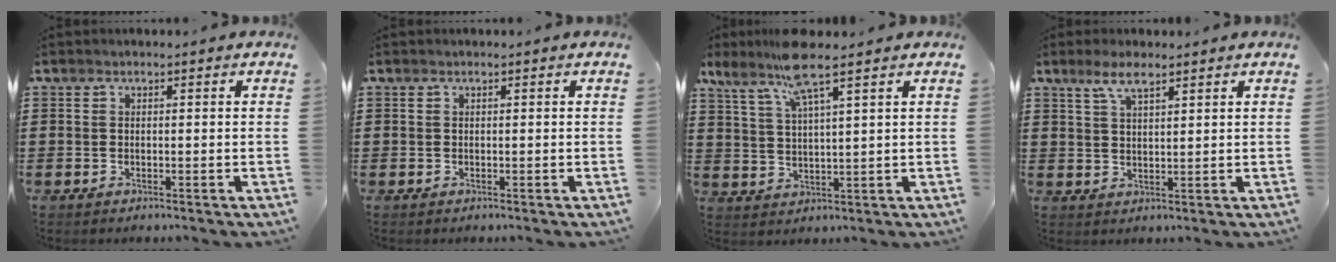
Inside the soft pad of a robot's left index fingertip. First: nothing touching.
{"total": 0.0}
{"total": 8.8, "force": [6.5, 0.7, 5.8], "torque": [-0.138, -0.015, 0.114]}
{"total": 4.4, "force": [2.9, 1.2, 3.0], "torque": [-0.067, 0.005, 0.053]}